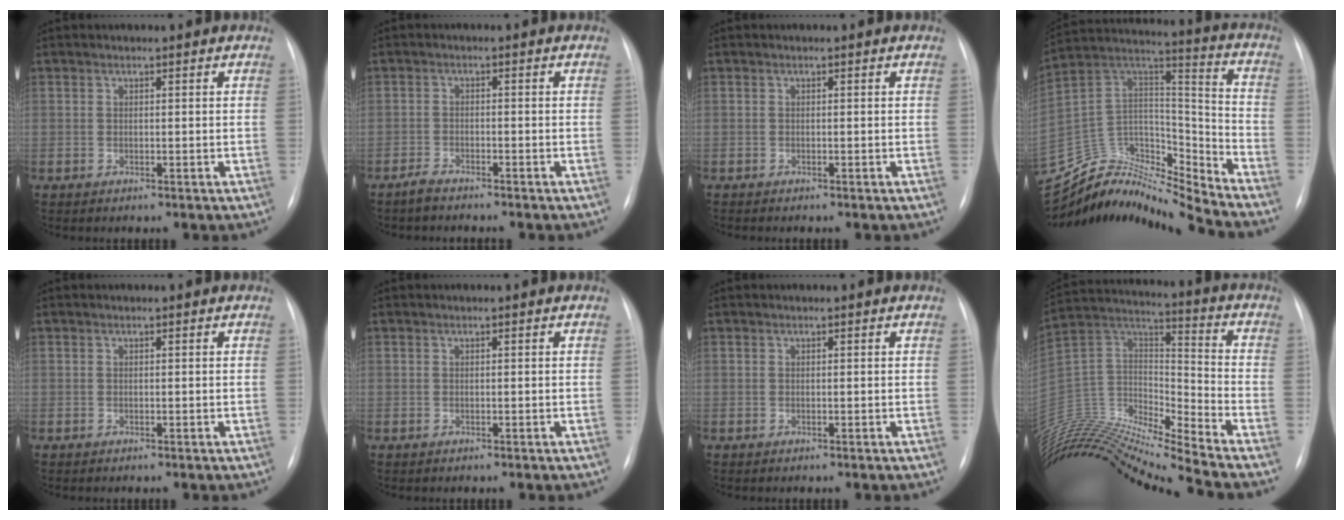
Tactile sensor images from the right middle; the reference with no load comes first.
{"total": 2.1, "force": [-2.0, 0.4, 0.5], "torque": [-0.019, -0.004, -0.036]}
{"total": 0.5, "force": [-0.5, 0.1, 0.2], "torque": [-0.005, -0.001, -0.010]}
{"total": 20.2, "force": [-19.9, 1.7, 3.4], "torque": [-0.054, 0.071, -0.342]}
{"total": 0.0}
{"total": 0.0}
{"total": 0.0}
{"total": 22.4, "force": [-21.4, -1.5, 6.7], "torque": [-0.130, 0.028, -0.373]}